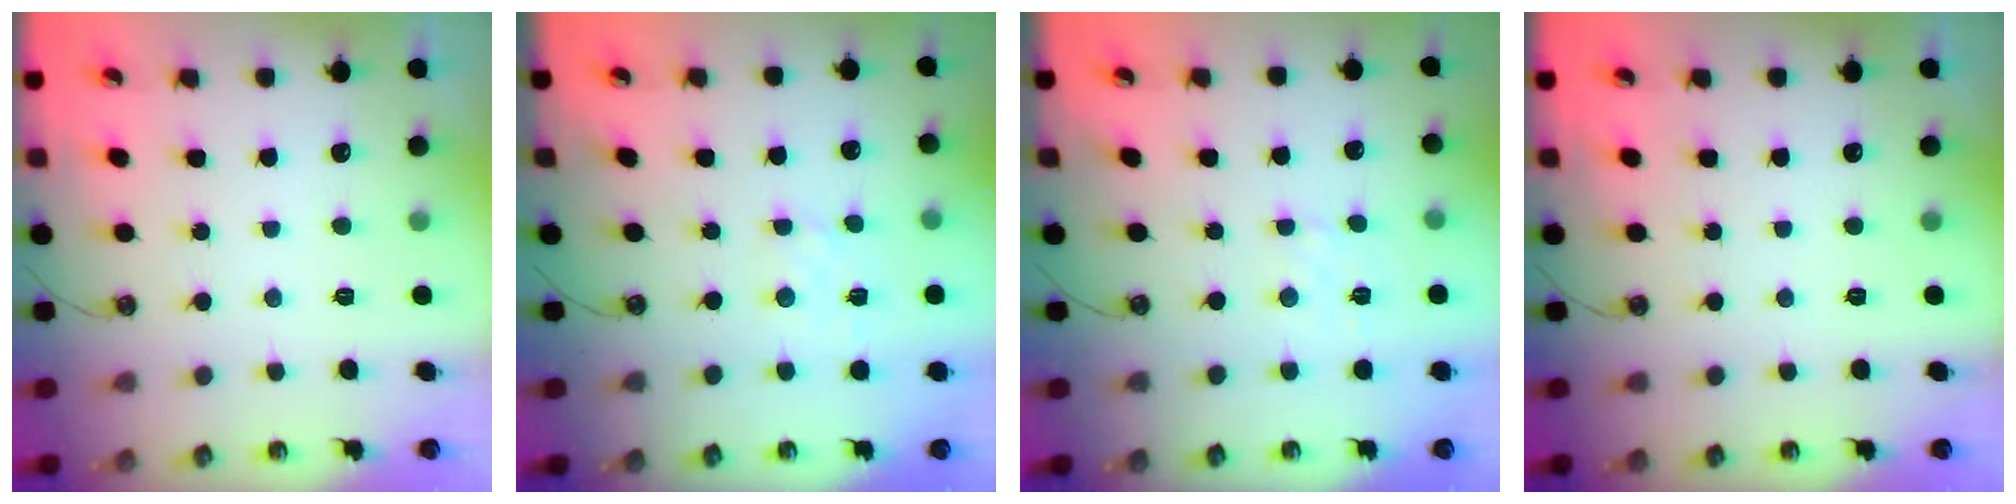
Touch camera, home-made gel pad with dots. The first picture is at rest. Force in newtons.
{"total": 2.8, "press": 2.8, "slide": 0.4}
{"total": 2.0, "press": 1.9, "slide": 0.6}
{"total": 0.0}